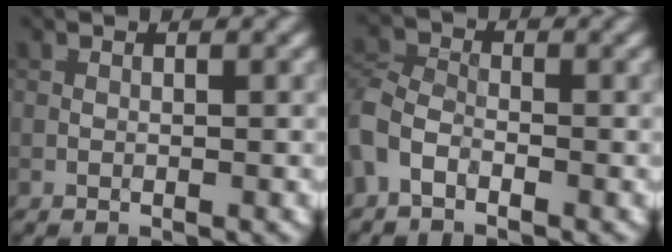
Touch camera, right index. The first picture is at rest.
{"total": 3.0, "force": [-1.9, 1.7, 1.6], "torque": [-0.035, 0.002, -0.053]}